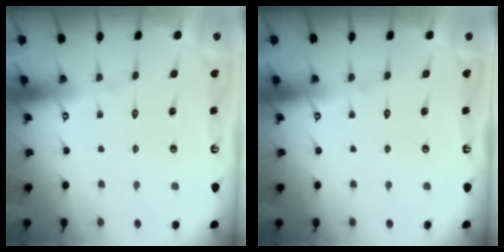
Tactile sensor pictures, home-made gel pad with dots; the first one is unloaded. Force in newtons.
{"total": 0.0}